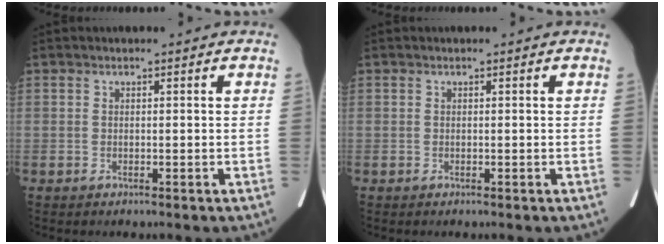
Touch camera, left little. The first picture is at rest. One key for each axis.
{"total": 0.0}